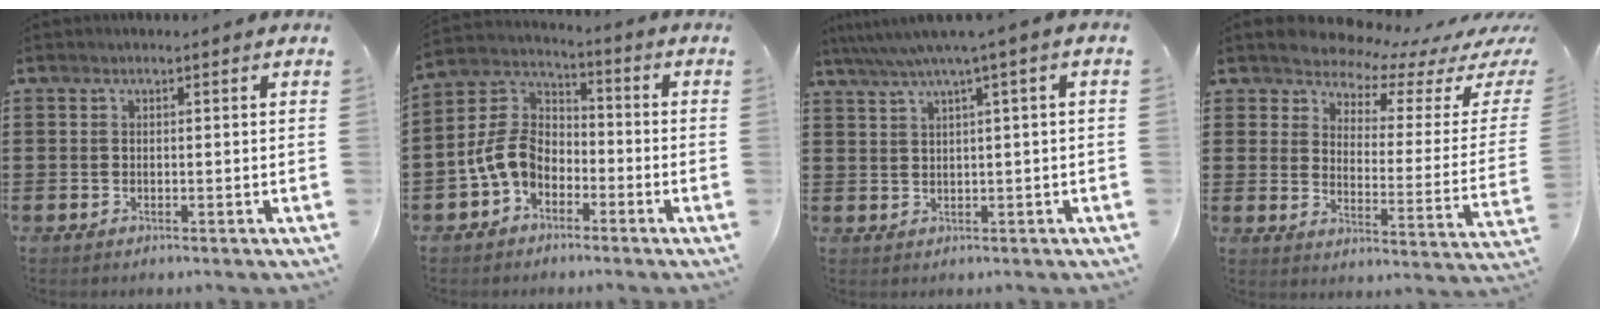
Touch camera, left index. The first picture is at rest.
{"total": 7.7, "force": [-3.0, 5.6, 4.3], "torque": [-0.127, 0.002, -0.069]}
{"total": 3.8, "force": [1.4, -0.6, 3.4], "torque": [-0.068, -0.011, 0.019]}
{"total": 4.9, "force": [4.7, 1.1, 0.7], "torque": [-0.038, -0.042, 0.078]}